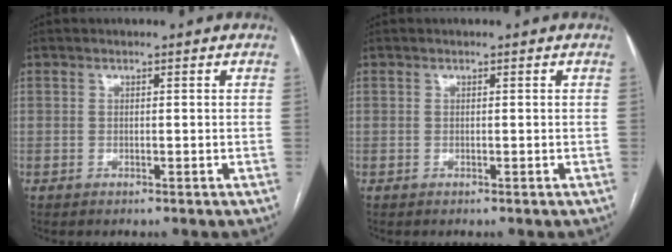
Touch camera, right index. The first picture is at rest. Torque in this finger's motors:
{"motor_torque": [0.00, 0.00, 0.00, 0.01]}